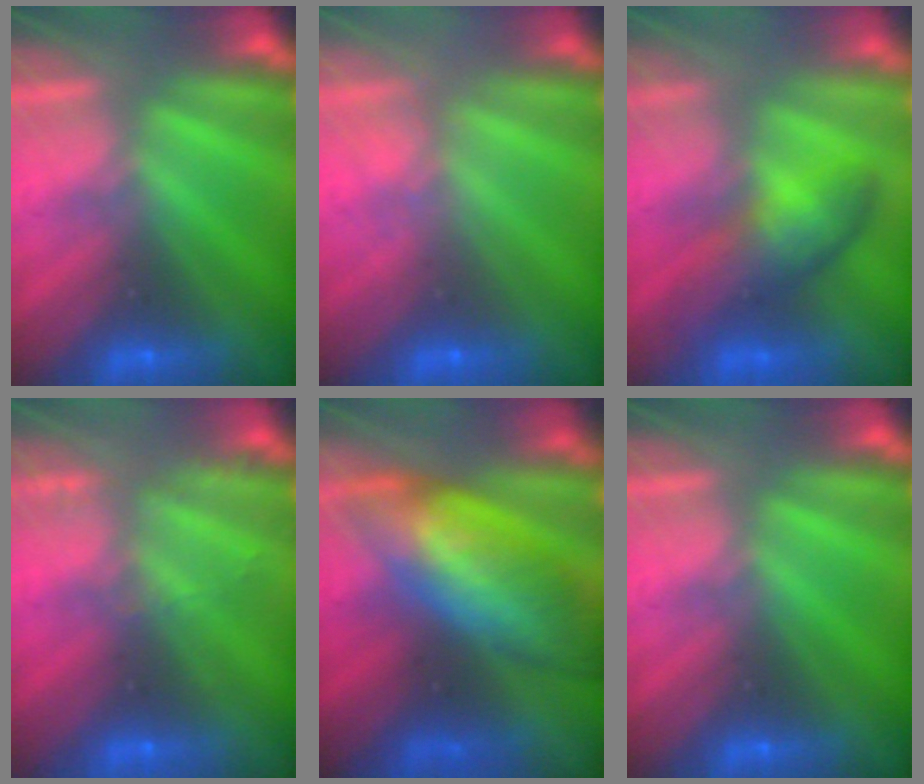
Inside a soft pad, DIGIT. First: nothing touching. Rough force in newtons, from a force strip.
{"total": 1.8}
{"total": 7.4}
{"total": 2.0}
{"total": 13.7}
{"total": 0.0}